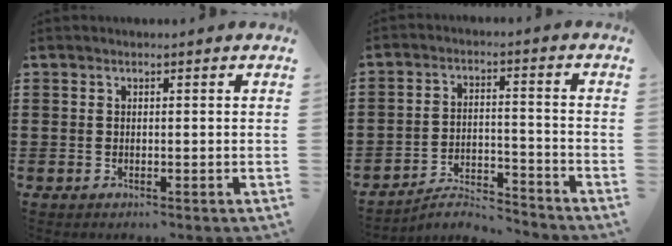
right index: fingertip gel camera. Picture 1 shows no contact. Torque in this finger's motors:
{"motor_torque": [-2.14, 0.00, -1.05, -0.21]}